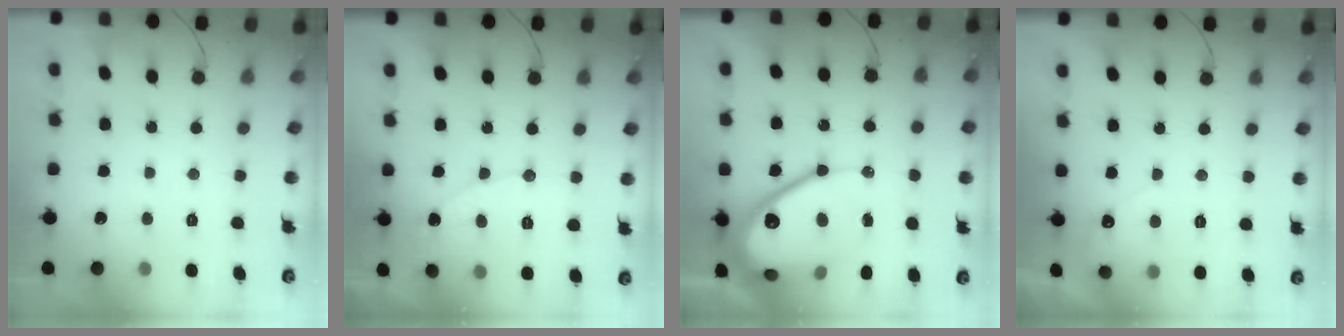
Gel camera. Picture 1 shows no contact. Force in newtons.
{"total": 6.9, "press": 6.9, "slide": 0.3}
{"total": 22.5, "press": 22.4, "slide": 1.8}
{"total": 3.1, "press": 3.1, "slide": 0.1}